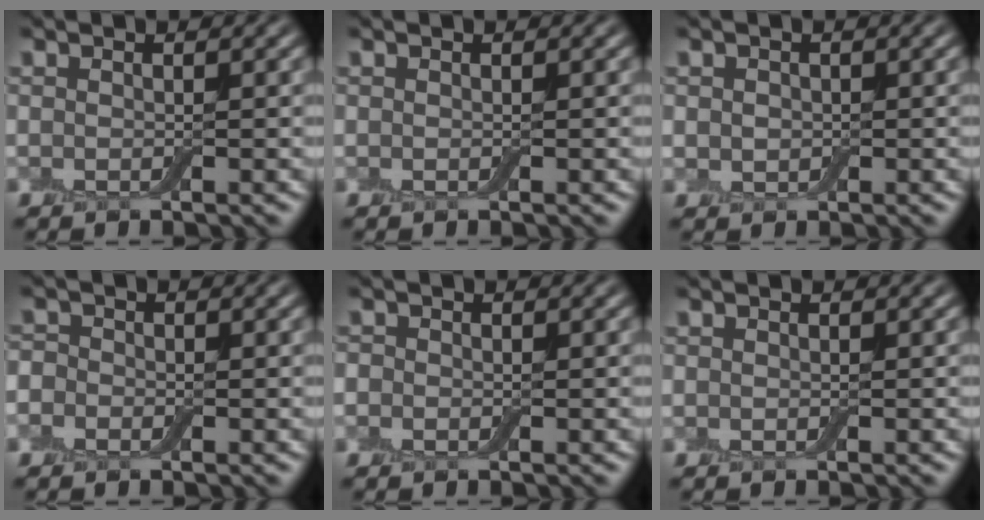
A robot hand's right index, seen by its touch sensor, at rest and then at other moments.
{"total": 0.0}
{"total": 1.5, "force": [0.3, 1.3, 0.5], "torque": [0.003, 0.005, -0.006]}
{"total": 1.5, "force": [-0.7, 1.2, 0.4], "torque": [0.001, 0.004, -0.023]}
{"total": 0.5, "force": [-0.2, 0.5, 0.0], "torque": [0.002, 0.002, -0.007]}
{"total": 0.0}